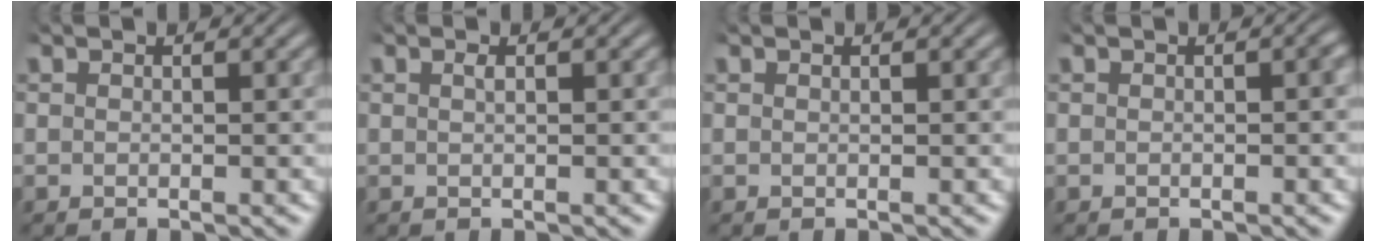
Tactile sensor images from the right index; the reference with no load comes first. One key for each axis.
{"total": 0.6, "fx": 0.1, "fy": -0.3, "fz": 0.4, "tx": -0.004, "ty": -0.001, "tz": 0.005}
{"total": 0.0}
{"total": 0.6, "fx": -0.1, "fy": 0.2, "fz": 0.5, "tx": -0.005, "ty": 0.003, "tz": -0.005}